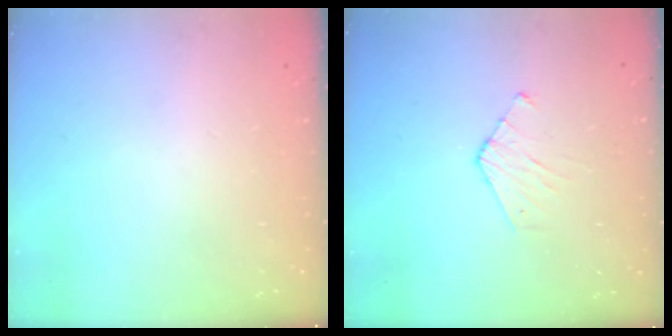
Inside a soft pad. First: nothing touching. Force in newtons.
{"total": 4.6, "press": 4.6, "slide": 0.3}